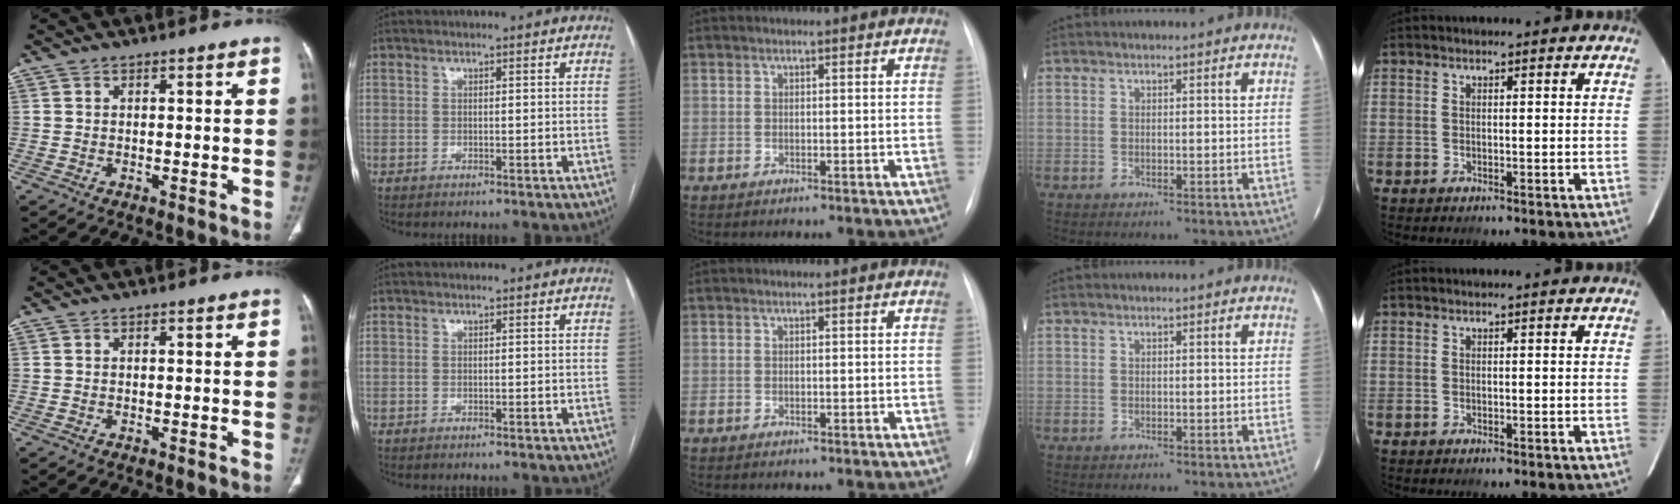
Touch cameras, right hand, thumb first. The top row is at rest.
{}